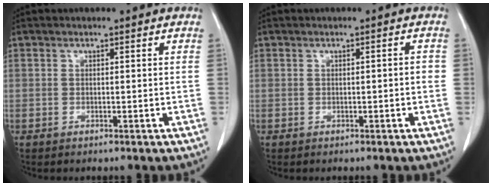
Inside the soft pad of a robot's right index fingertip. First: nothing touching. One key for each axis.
{"total": 1.6, "fx": -0.1, "fy": 0.3, "fz": 1.6, "tx": -0.020, "ty": 0.005, "tz": 0.000}